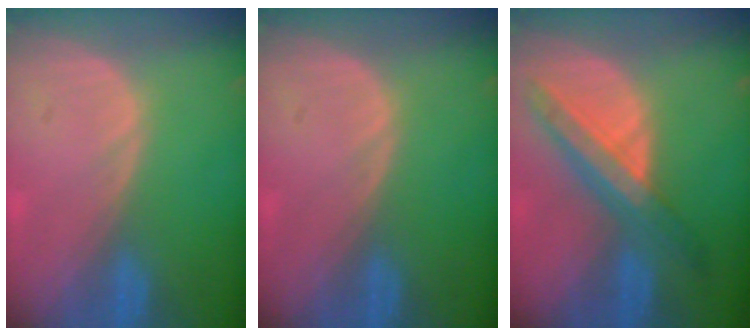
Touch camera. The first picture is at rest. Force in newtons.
{"total": 0.0}
{"total": 8.0, "press": 7.1, "slide": 3.7}